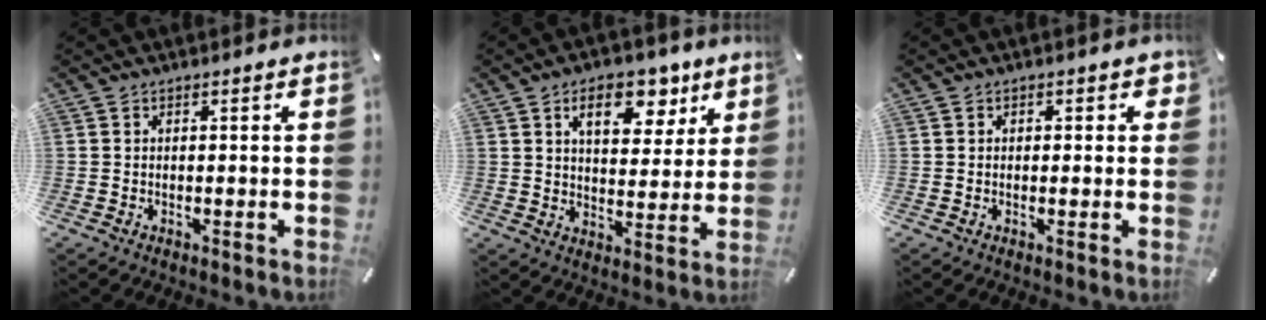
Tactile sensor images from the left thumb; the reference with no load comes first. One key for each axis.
{"total": 11.0, "fx": 6.4, "fy": 6.6, "fz": 6.0, "tx": -0.074, "ty": -0.023, "tz": 0.104}
{"total": 1.2, "fx": 0.0, "fy": 1.1, "fz": 0.4, "tx": 0.009, "ty": 0.001, "tz": -0.006}